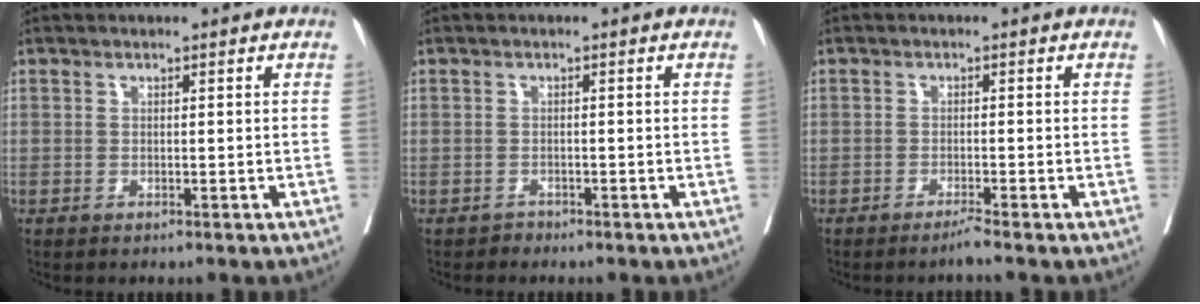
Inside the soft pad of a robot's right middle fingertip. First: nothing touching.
{"total": 0.7, "force": [-0.6, 0.2, -0.2], "torque": [0.002, -0.001, -0.013]}
{"total": 1.4, "force": [-1.1, -0.4, 0.7], "torque": [-0.010, 0.000, -0.022]}